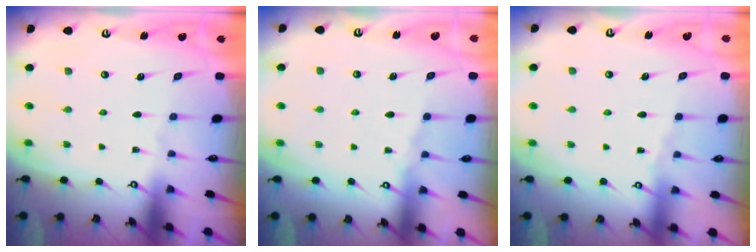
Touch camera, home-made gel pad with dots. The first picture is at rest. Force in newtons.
{"total": 5.4, "press": 5.4, "slide": 0.7}
{"total": 1.8, "press": 1.8, "slide": 0.4}